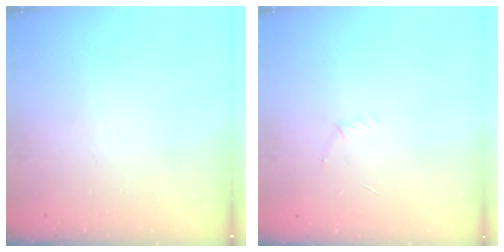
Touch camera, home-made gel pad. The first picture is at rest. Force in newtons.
{"total": 3.1, "press": 2.9, "slide": 0.9}